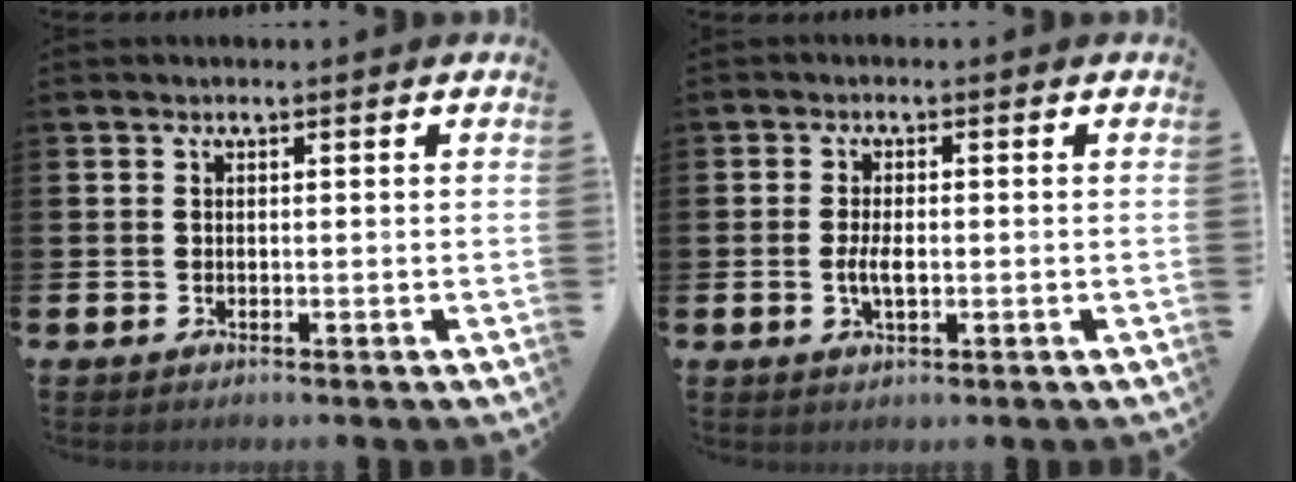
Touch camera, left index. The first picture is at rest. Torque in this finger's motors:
{"motor_torque": [0.34, 0.01, 0.09, 0.10]}